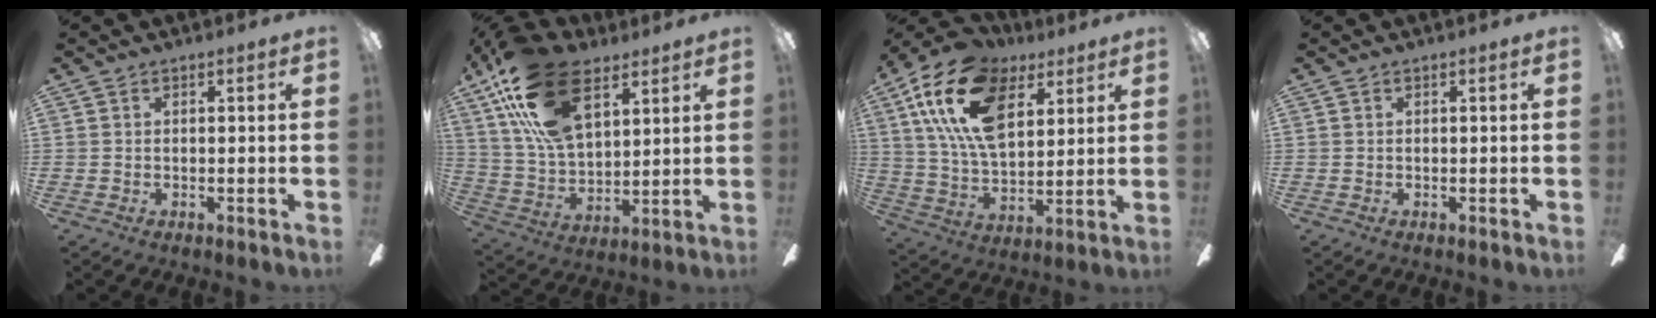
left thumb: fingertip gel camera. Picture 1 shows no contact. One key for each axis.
{"total": 23.3, "fx": 12.3, "fy": 12.3, "fz": 15.4, "tx": -0.311, "ty": -0.043, "tz": 0.220}
{"total": 21.2, "fx": 10.0, "fy": 12.0, "fz": 14.3, "tx": -0.280, "ty": -0.017, "tz": 0.178}
{"total": 0.0}